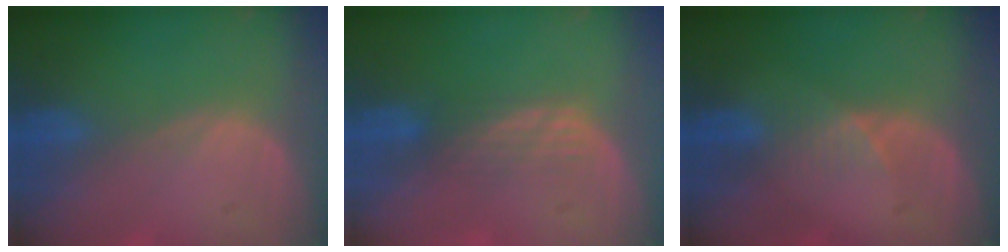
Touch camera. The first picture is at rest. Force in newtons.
{"total": 3.1, "press": 2.6, "slide": 1.6}
{"total": 2.6, "press": 2.2, "slide": 1.4}